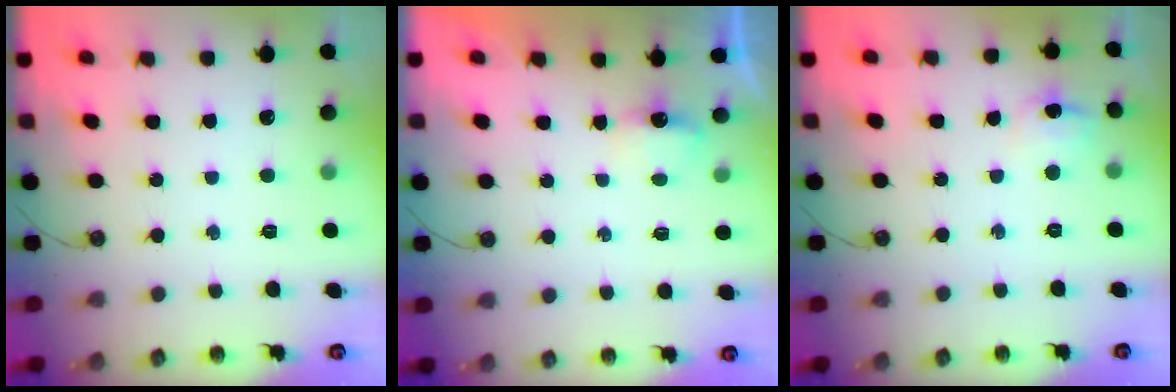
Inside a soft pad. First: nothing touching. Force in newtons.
{"total": 3.3, "press": 3.2, "slide": 0.6}
{"total": 7.2, "press": 7.1, "slide": 0.7}